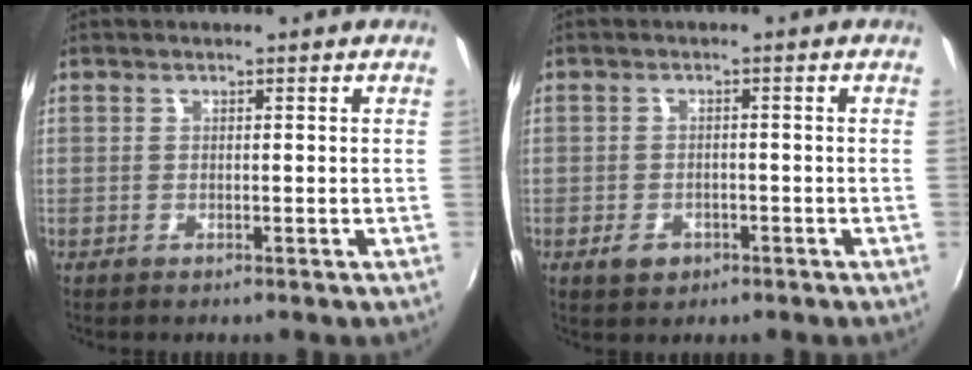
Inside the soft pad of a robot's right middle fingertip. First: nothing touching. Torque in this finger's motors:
{"motor_torque": [0.43, -0.40, 0.13, 0.01]}